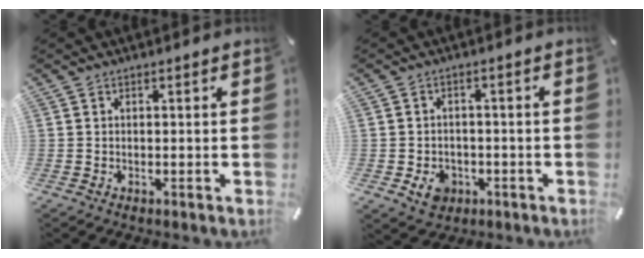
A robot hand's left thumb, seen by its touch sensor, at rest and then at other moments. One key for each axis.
{"total": 5.3, "fx": -2.1, "fy": 4.3, "fz": 2.3, "tx": -0.024, "ty": 0.006, "tz": -0.038}